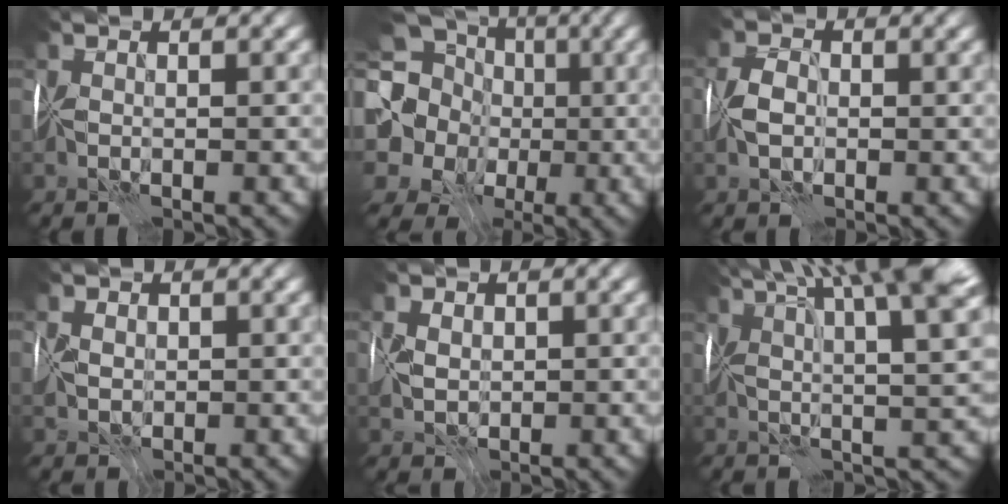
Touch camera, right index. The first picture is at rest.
{"total": 14.0, "force": [1.8, 12.8, 5.4], "torque": [-0.144, 0.013, 0.000]}
{"total": 1.2, "force": [-0.9, 0.6, 0.6], "torque": [-0.012, -0.006, -0.018]}
{"total": 0.5, "force": [-0.1, 0.5, -0.1], "torque": [0.002, -0.008, 0.001]}
{"total": 0.8, "force": [0.0, 0.8, 0.2], "torque": [-0.004, -0.006, 0.000]}
{"total": 12.7, "force": [7.1, 2.5, 10.3], "torque": [-0.133, 0.034, 0.081]}